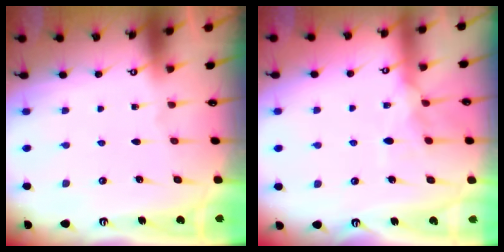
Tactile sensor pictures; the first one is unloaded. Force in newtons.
{"total": 10.8, "press": 10.7, "slide": 0.9}